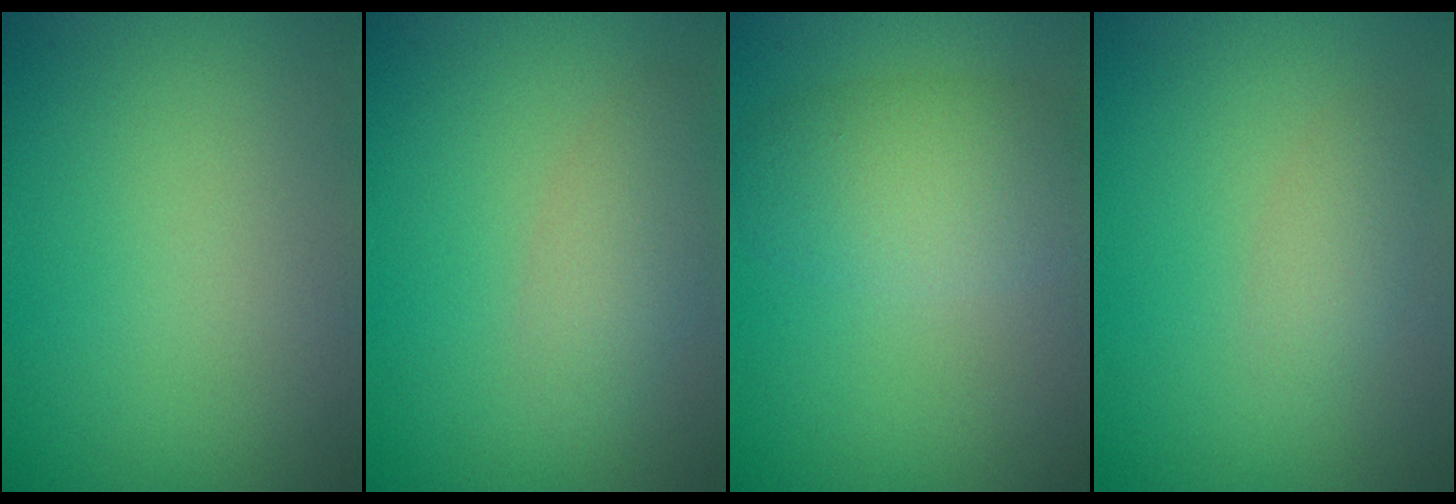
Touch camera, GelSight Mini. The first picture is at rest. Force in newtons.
{"total": 2.5, "press": 2.5, "slide": 0.1}
{"total": 4.8, "press": 4.8, "slide": 0.3}
{"total": 1.7, "press": 1.7, "slide": 0.0}